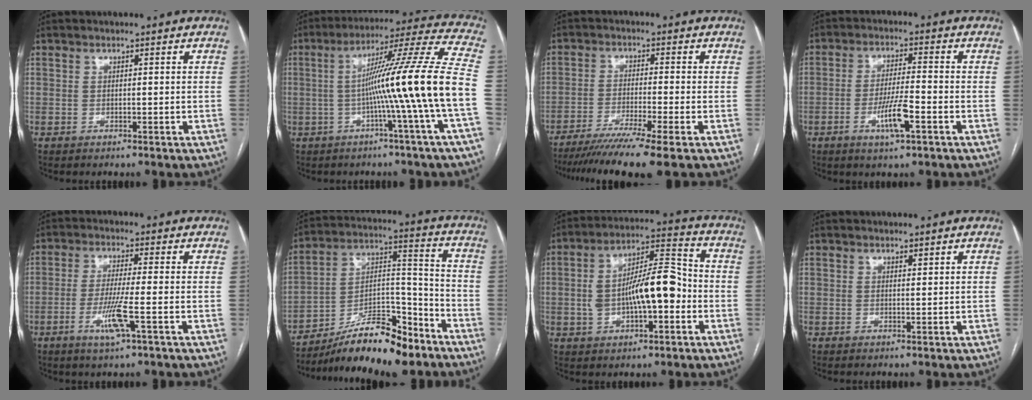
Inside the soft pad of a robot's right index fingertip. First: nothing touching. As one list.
[{"total": 18.2, "force": [-3.0, -3.3, 17.6], "torque": [-0.262, 0.003, -0.061]}, {"total": 10.9, "force": [-8.3, -1.8, 6.8], "torque": [-0.098, -0.032, -0.130]}, {"total": 6.5, "force": [-2.7, 0.6, 5.9], "torque": [-0.112, -0.007, -0.048]}, {"total": 6.1, "force": [-2.3, -0.3, 5.7], "torque": [-0.113, -0.015, -0.045]}, {"total": 16.0, "force": [-12.5, 3.7, 9.4], "torque": [-0.156, 0.025, -0.210]}, {"total": 12.5, "force": [-1.5, 4.2, 11.7], "torque": [-0.209, 0.032, -0.020]}, {"total": 0.6, "force": [0.5, 0.1, 0.3], "torque": [-0.008, -0.003, 0.008]}]